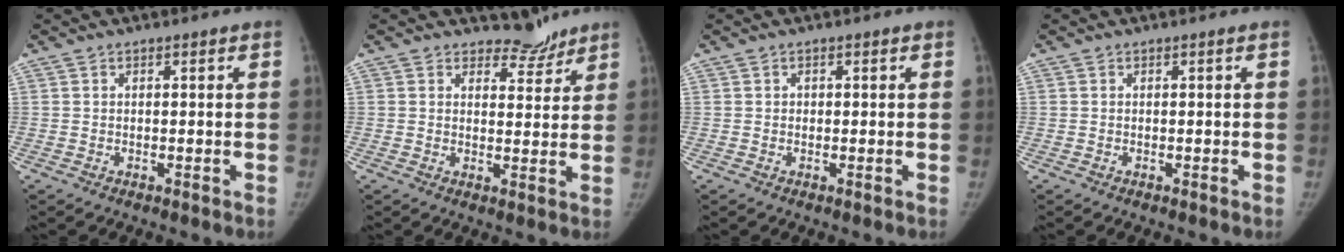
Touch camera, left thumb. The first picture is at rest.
{"total": 4.4, "force": [3.9, 2.0, 0.2], "torque": [0.022, -0.033, 0.055]}
{"total": 0.7, "force": [0.2, 0.6, 0.3], "torque": [0.004, 0.001, 0.001]}
{"total": 0.0}